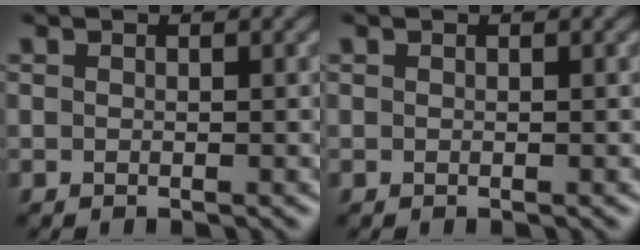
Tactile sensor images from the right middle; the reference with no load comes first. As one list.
[{"total": 0.0}]